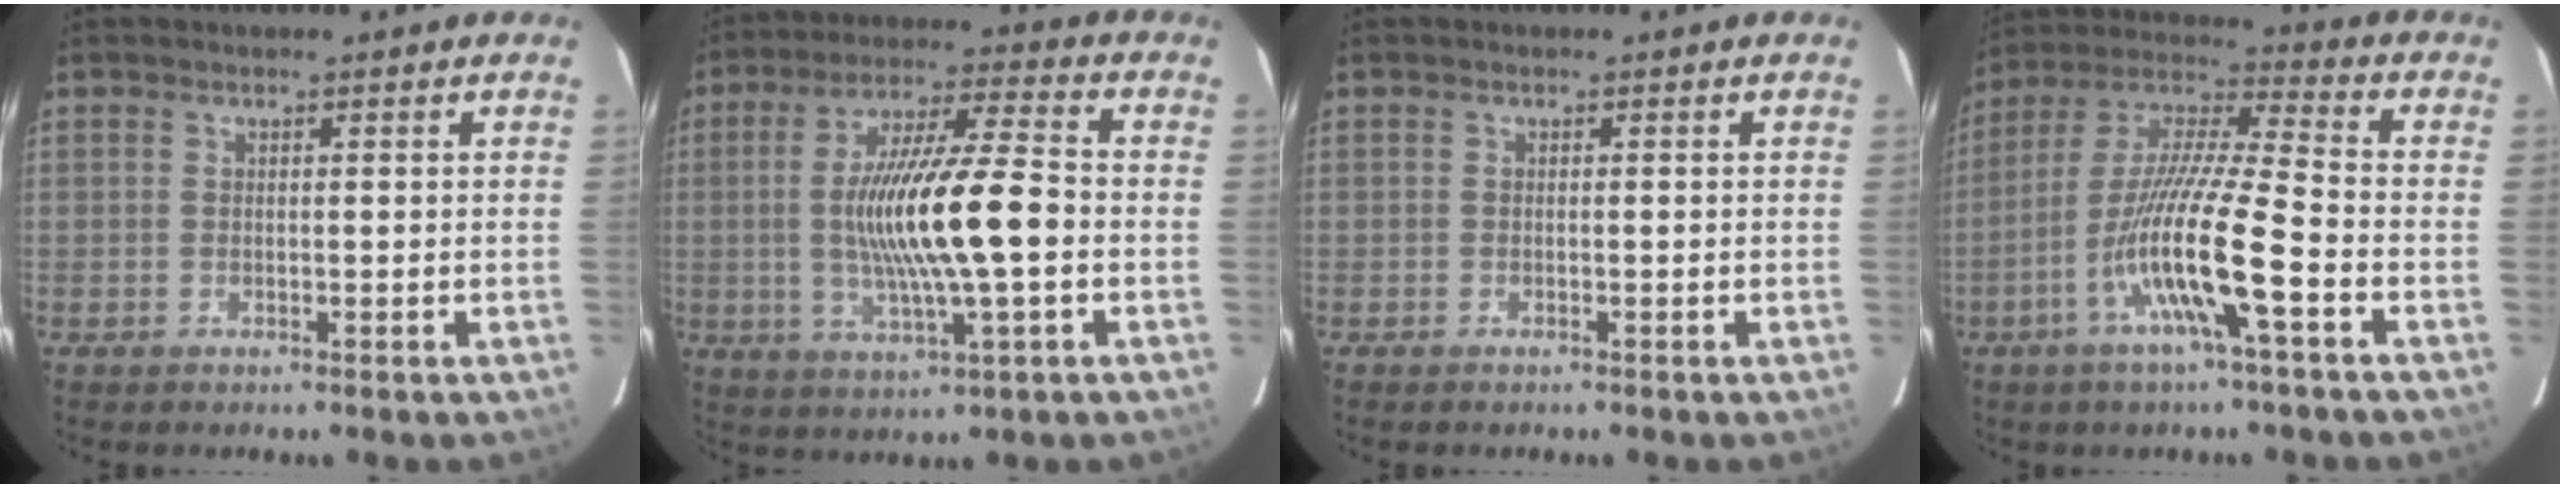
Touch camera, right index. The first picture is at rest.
{"total": 15.0, "force": [-1.4, 1.3, 14.9], "torque": [-0.276, 0.002, -0.024]}
{"total": 0.5, "force": [-0.5, 0.1, 0.2], "torque": [-0.008, -0.002, -0.008]}
{"total": 15.1, "force": [-5.5, 0.1, 14.0], "torque": [-0.280, -0.004, -0.110]}